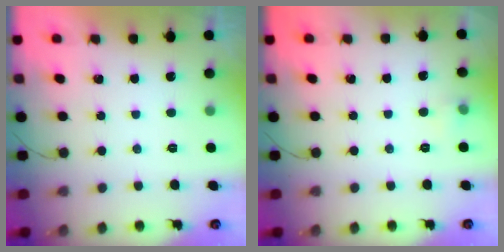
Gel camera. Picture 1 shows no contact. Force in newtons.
{"total": 7.7, "press": 3.2, "slide": 7.0}